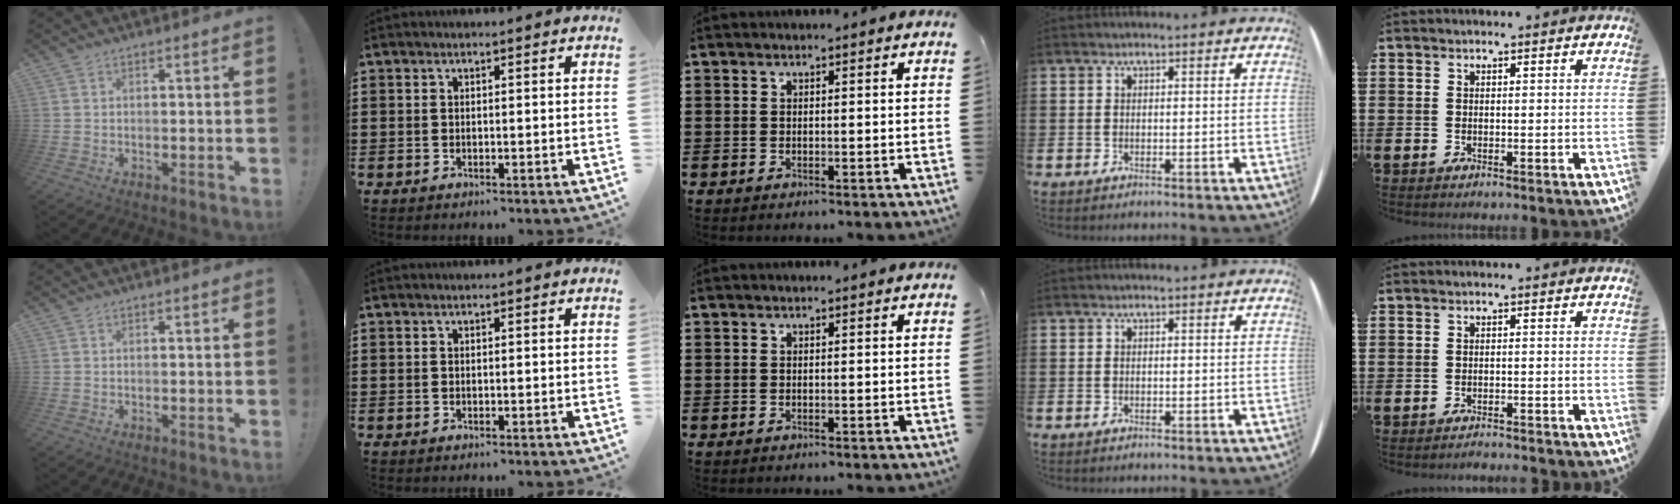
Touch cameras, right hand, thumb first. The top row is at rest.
{"little": {"total": 1.0, "force": [-1.0, -0.1, 0.0], "torque": [-0.002, 0.001, -0.021]}}